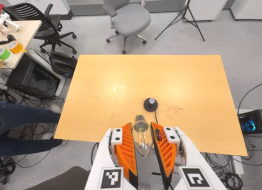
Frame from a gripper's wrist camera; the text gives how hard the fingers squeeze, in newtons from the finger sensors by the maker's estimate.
{"total": 10.3, "left": 10.0, "right": 10.7}